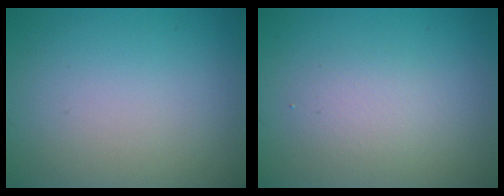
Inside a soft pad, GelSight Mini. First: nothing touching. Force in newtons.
{"total": 1.9, "press": 1.9, "slide": 0.2}